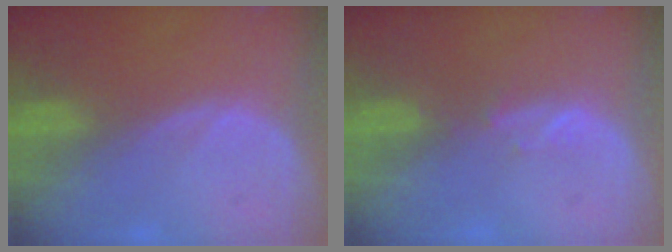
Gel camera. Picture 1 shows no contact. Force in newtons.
{"total": 1.4, "press": 1.2, "slide": 0.6}